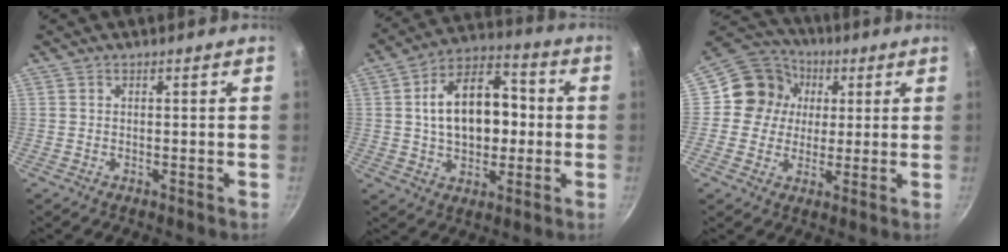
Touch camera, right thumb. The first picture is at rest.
{"total": 16.3, "force": [1.0, 10.3, 12.6], "torque": [-0.175, 0.030, 0.012]}
{"total": 11.9, "force": [1.7, 11.0, 4.1], "torque": [-0.038, 0.014, 0.021]}